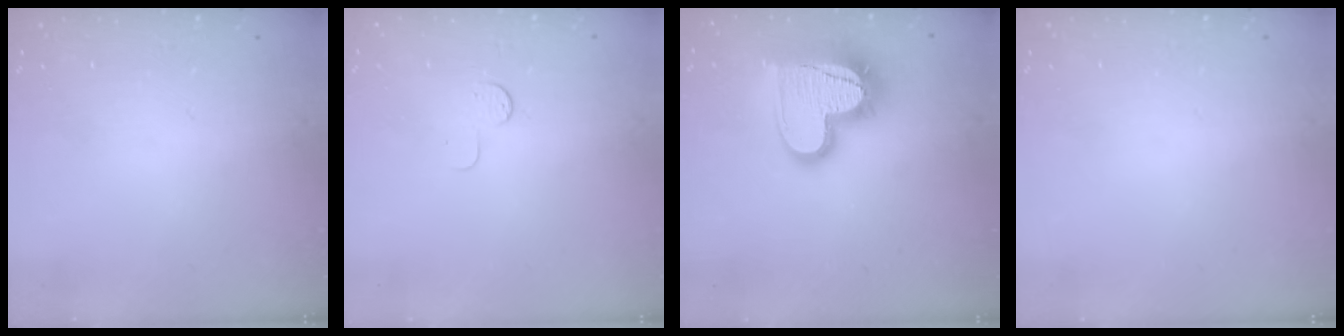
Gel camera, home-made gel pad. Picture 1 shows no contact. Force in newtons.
{"total": 5.0, "press": 5.0, "slide": 0.4}
{"total": 18.9, "press": 18.9, "slide": 1.4}
{"total": 0.0}